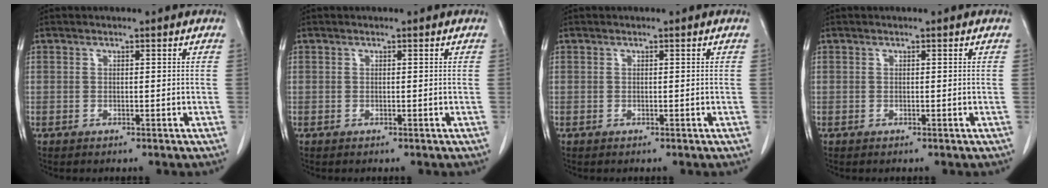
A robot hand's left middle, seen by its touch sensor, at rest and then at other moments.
{"total": 0.0}
{"total": 0.0}
{"total": 0.0}